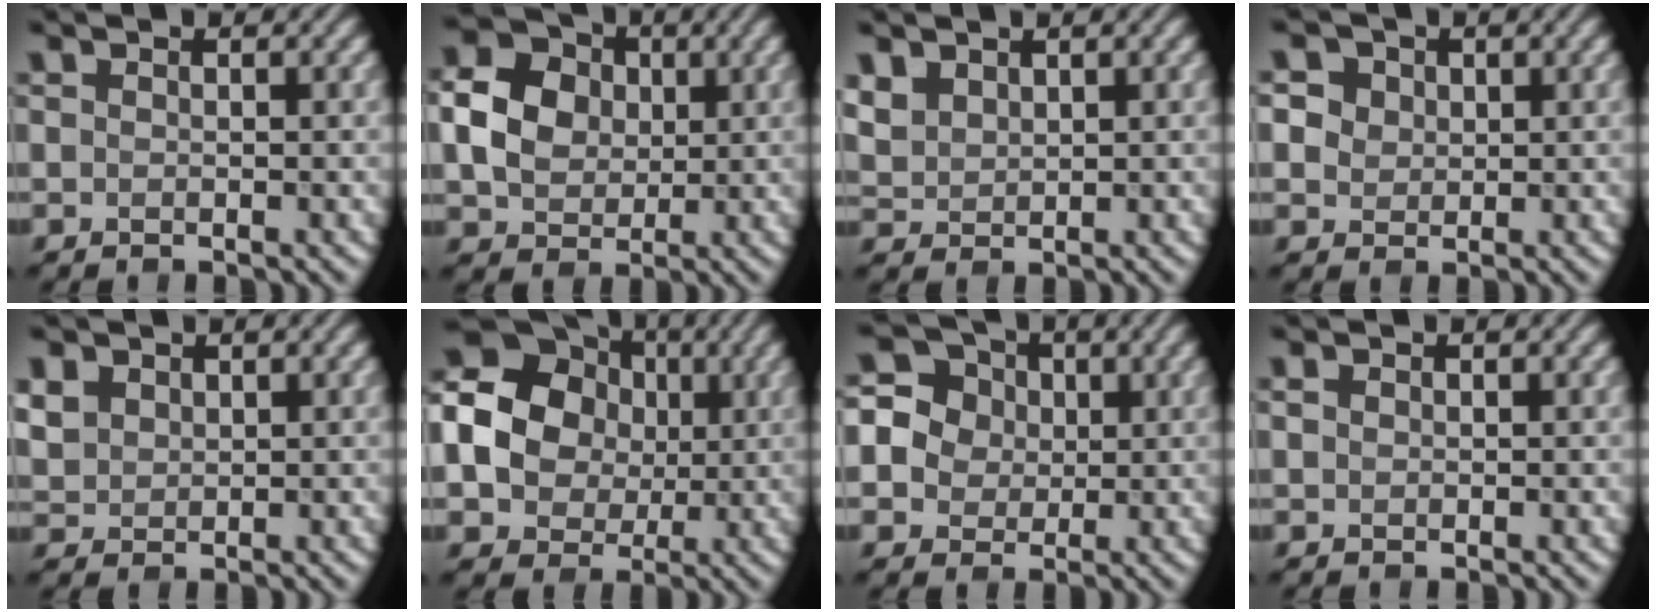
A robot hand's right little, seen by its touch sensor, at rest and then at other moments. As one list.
[{"total": 5.2, "force": [0.2, 4.4, 2.7], "torque": [-0.063, 0.010, 0.001]}, {"total": 2.5, "force": [1.3, 1.8, 1.2], "torque": [-0.040, 0.000, 0.039]}, {"total": 6.7, "force": [3.2, 5.1, 3.0], "torque": [-0.063, 0.022, 0.043]}, {"total": 2.5, "force": [0.8, 2.1, 1.0], "torque": [-0.039, 0.004, 0.027]}, {"total": 17.2, "force": [2.1, 15.3, 7.6], "torque": [-0.175, 0.038, 0.003]}, {"total": 8.7, "force": [1.8, 7.8, 3.3], "torque": [-0.094, 0.040, 0.029]}, {"total": 0.6, "force": [-0.2, 0.5, 0.1], "torque": [0.001, 0.003, -0.005]}]